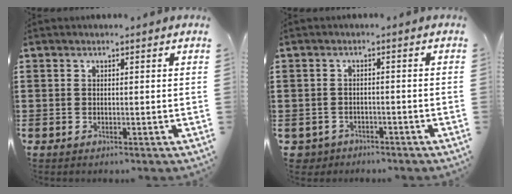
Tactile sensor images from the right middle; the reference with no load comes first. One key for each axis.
{"total": 2.1, "fx": -1.9, "fy": 0.9, "fz": -0.2, "tx": -0.006, "ty": 0.000, "tz": -0.043}